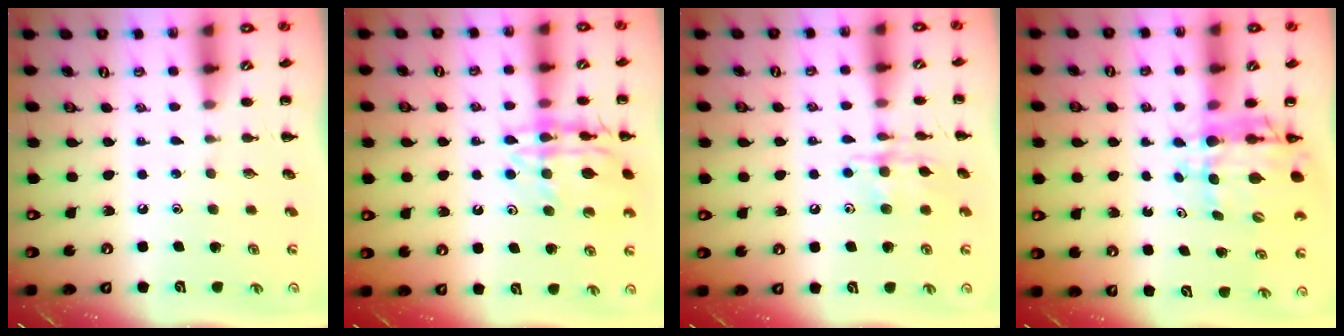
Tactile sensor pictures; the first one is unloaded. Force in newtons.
{"total": 15.4, "press": 15.3, "slide": 1.8}
{"total": 10.8, "press": 10.7, "slide": 0.7}
{"total": 7.1, "press": 6.7, "slide": 2.2}